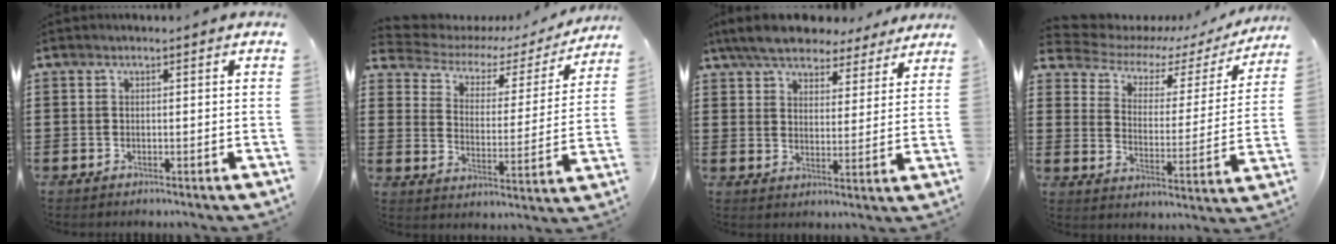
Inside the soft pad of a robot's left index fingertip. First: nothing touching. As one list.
[{"total": 4.0, "force": [2.9, 2.1, 1.8], "torque": [-0.058, -0.018, 0.041]}, {"total": 7.1, "force": [6.5, 1.9, 2.2], "torque": [-0.072, -0.016, 0.119]}, {"total": 5.2, "force": [4.1, 2.4, 2.0], "torque": [-0.058, -0.029, 0.064]}]